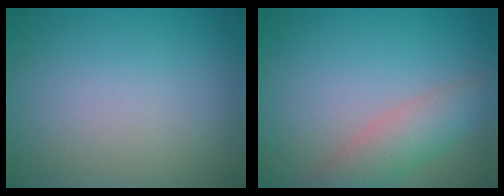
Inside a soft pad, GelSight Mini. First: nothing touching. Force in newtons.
{"total": 3.8, "press": 3.8, "slide": 0.1}